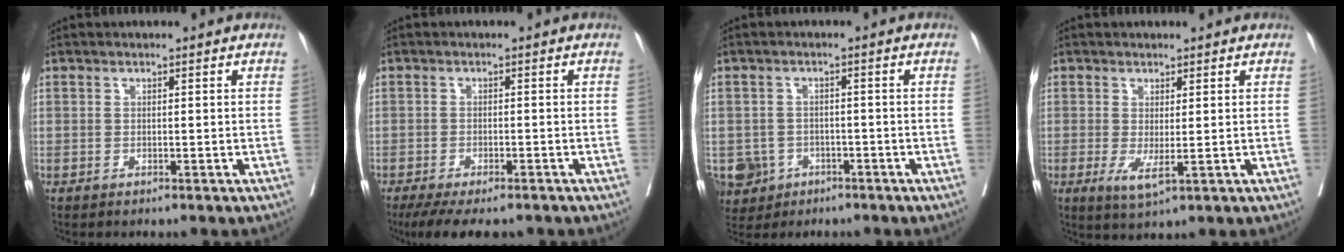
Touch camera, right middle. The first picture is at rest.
{"total": 9.3, "force": [-7.5, 2.7, 4.9], "torque": [-0.069, -0.012, -0.110]}
{"total": 5.7, "force": [-2.8, 4.9, 1.0], "torque": [-0.023, 0.006, -0.040]}
{"total": 3.3, "force": [-0.4, 0.7, 3.2], "torque": [-0.056, -0.011, 0.001]}